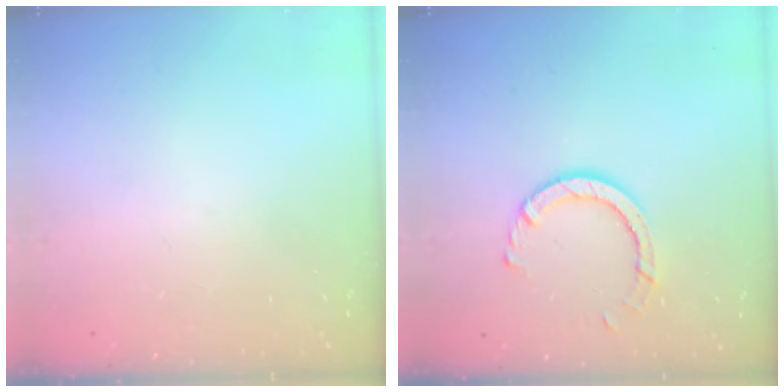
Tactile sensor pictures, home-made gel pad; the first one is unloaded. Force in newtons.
{"total": 6.3, "press": 6.3, "slide": 0.3}